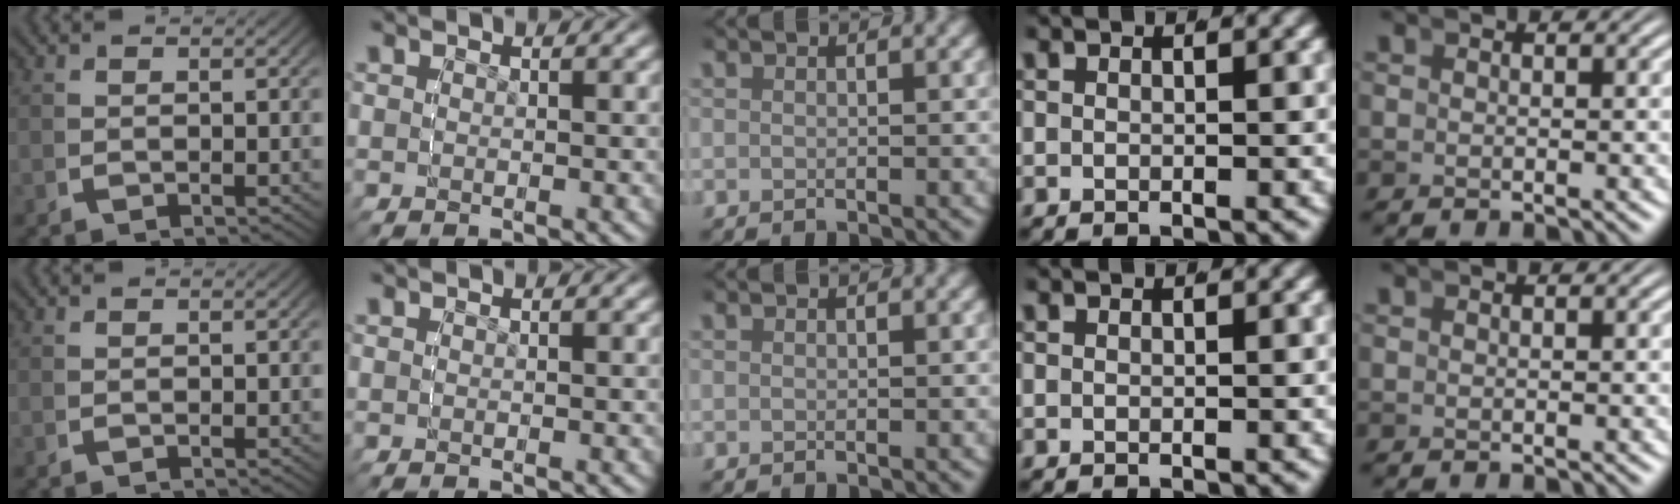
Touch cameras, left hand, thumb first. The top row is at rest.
{}